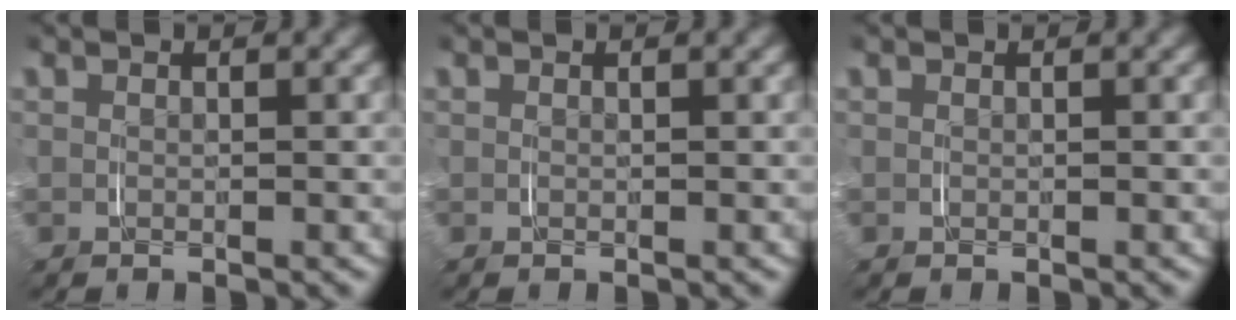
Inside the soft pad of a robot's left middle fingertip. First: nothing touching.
{"total": 0.0}
{"total": 0.0}